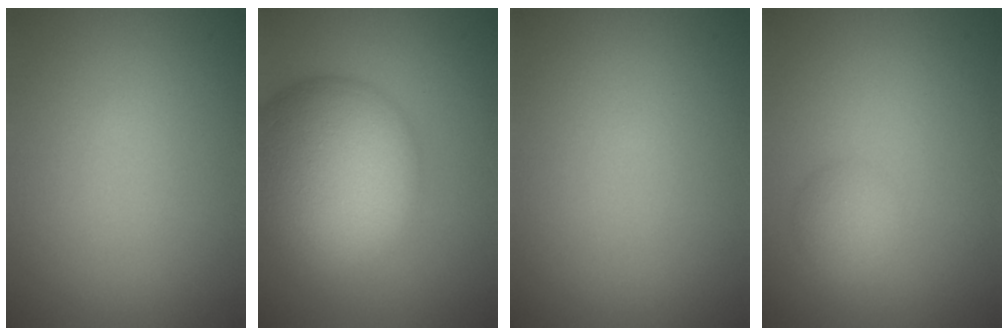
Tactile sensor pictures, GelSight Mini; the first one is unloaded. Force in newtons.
{"total": 13.1, "press": 13.0, "slide": 0.8}
{"total": 0.0}
{"total": 2.1, "press": 2.1, "slide": 0.1}